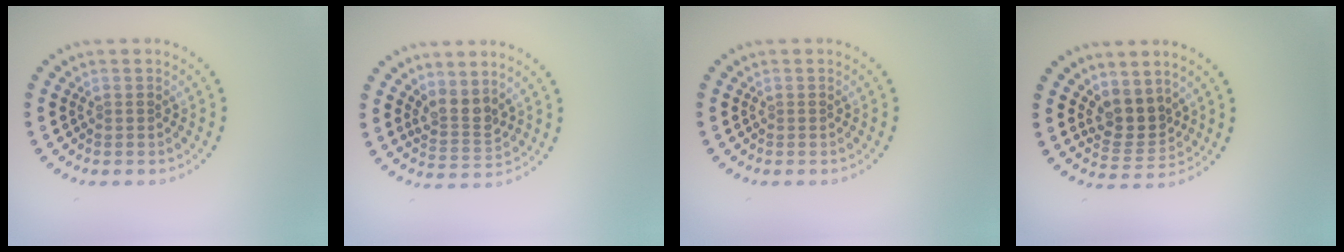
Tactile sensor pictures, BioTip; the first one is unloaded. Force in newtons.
{"total": 2.5, "press": 1.9, "slide": 1.6}
{"total": 0.0}
{"total": 3.1, "press": 2.6, "slide": 1.7}